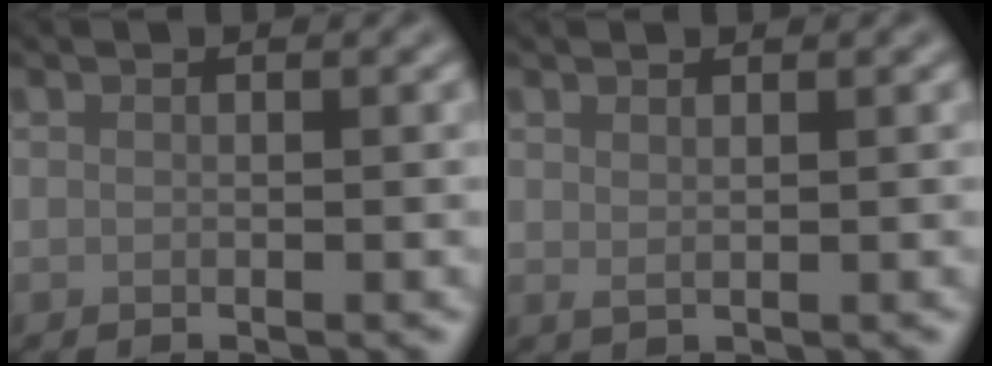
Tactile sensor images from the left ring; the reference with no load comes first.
{"total": 0.9, "force": [0.6, 0.3, 0.6], "torque": [-0.010, -0.002, 0.012]}